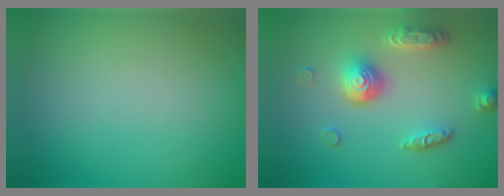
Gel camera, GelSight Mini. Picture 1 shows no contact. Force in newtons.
{"total": 5.0, "press": 3.7, "slide": 3.3}